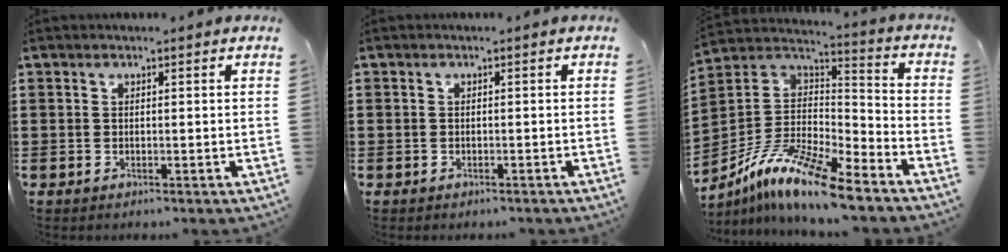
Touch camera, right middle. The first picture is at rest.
{"total": 0.6, "force": [-0.5, 0.4, 0.1], "torque": [-0.002, 0.000, -0.010]}
{"total": 11.3, "force": [-9.3, 1.0, 6.4], "torque": [-0.140, 0.007, -0.193]}